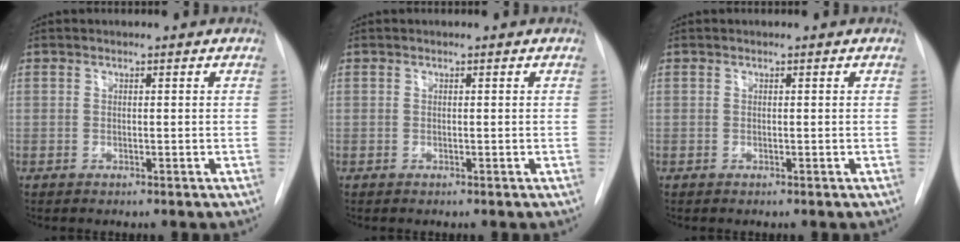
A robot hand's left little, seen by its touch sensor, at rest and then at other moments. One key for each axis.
{"total": 0.0}
{"total": 0.0}